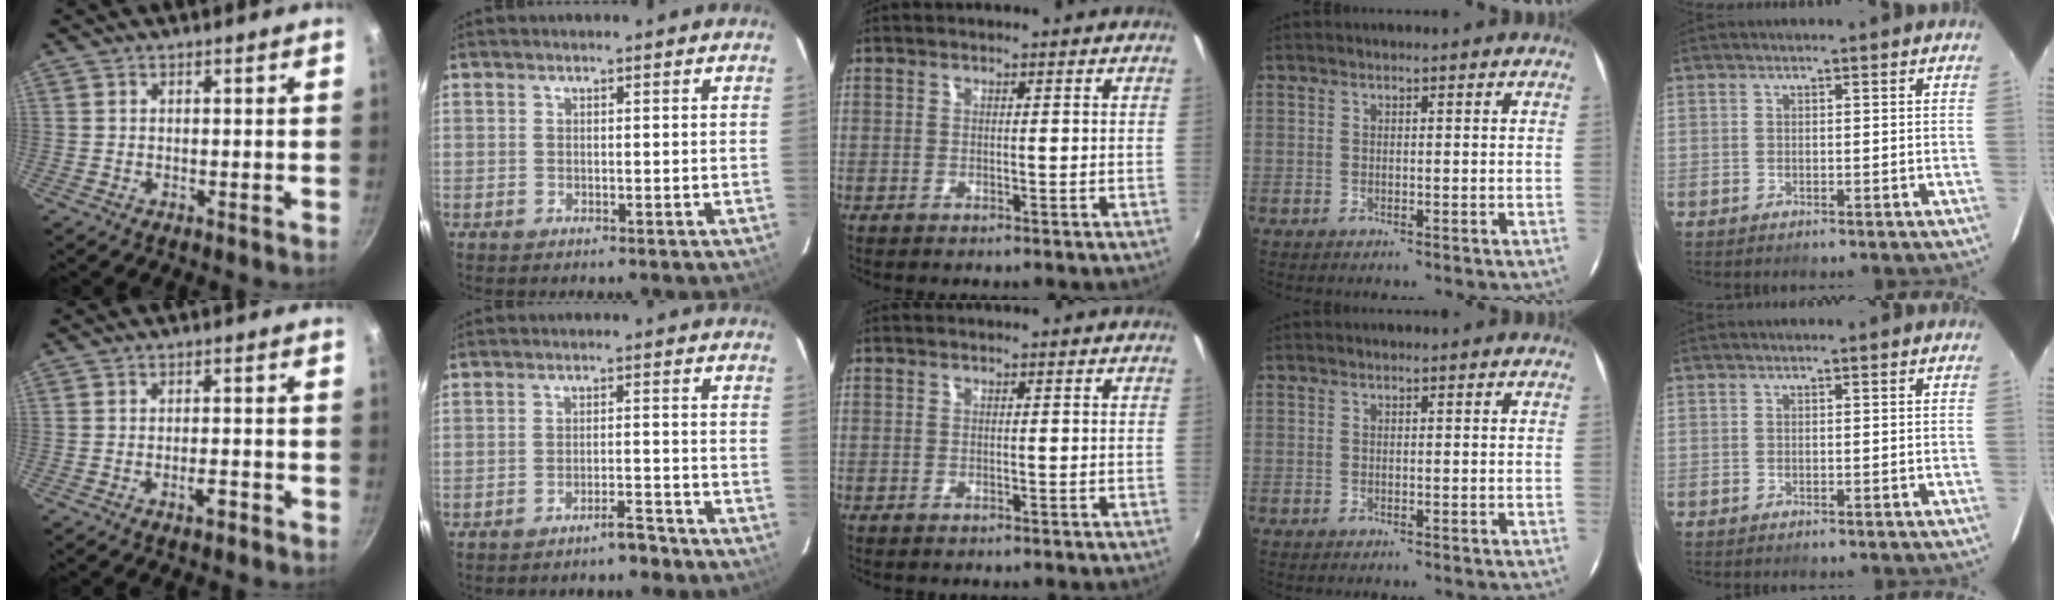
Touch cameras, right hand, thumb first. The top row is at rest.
{"thumb": {"total": 2.9, "force": [-1.7, 0.9, 2.1], "torque": [-0.026, 0.014, -0.027]}, "index": {"total": 3.5, "force": [-3.1, 0.7, 1.4], "torque": [-0.032, 0.006, -0.041]}}